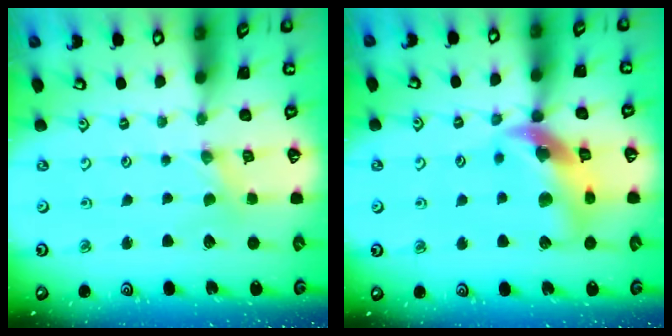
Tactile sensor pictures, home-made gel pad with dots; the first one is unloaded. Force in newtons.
{"total": 15.3, "press": 15.2, "slide": 2.1}